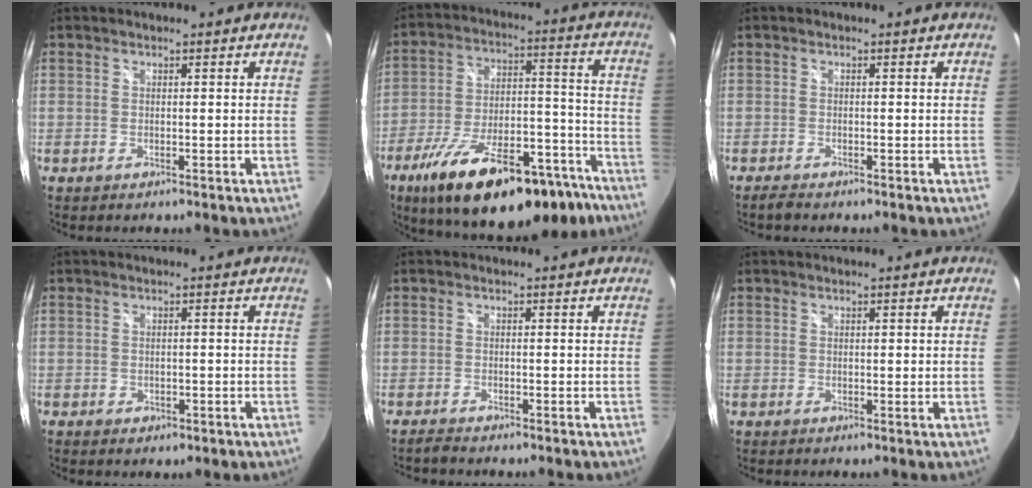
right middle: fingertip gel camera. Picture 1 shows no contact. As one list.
[{"total": 27.0, "force": [-19.0, 9.6, 16.6], "torque": [-0.267, -0.010, -0.269]}, {"total": 1.5, "force": [-1.4, 0.2, 0.6], "torque": [-0.013, -0.004, -0.024]}, {"total": 1.6, "force": [-0.2, 1.3, 0.9], "torque": [-0.014, -0.003, -0.001]}, {"total": 1.3, "force": [-1.2, 0.0, 0.3], "torque": [-0.009, -0.003, -0.022]}, {"total": 1.0, "force": [1.0, -0.1, 0.1], "torque": [0.001, 0.005, 0.013]}]